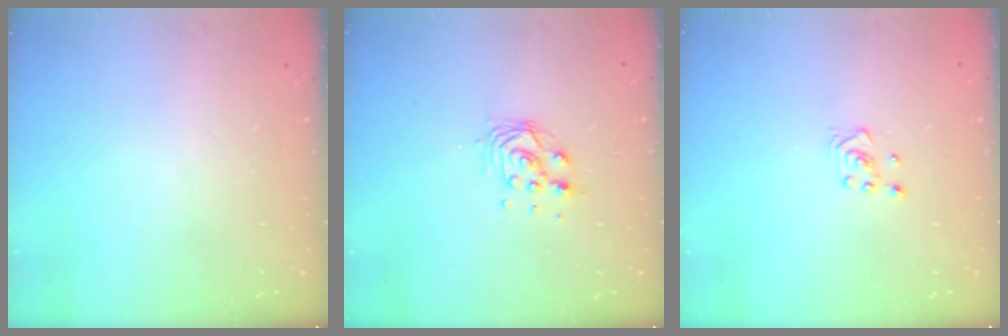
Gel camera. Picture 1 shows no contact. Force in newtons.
{"total": 7.4, "press": 7.4, "slide": 0.8}
{"total": 2.8, "press": 2.6, "slide": 1.0}